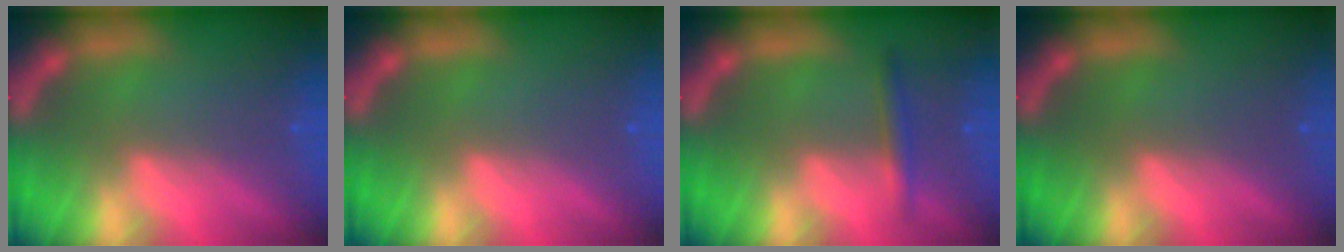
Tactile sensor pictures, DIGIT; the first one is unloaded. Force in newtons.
{"total": 0.0}
{"total": 1.9}
{"total": 0.0}